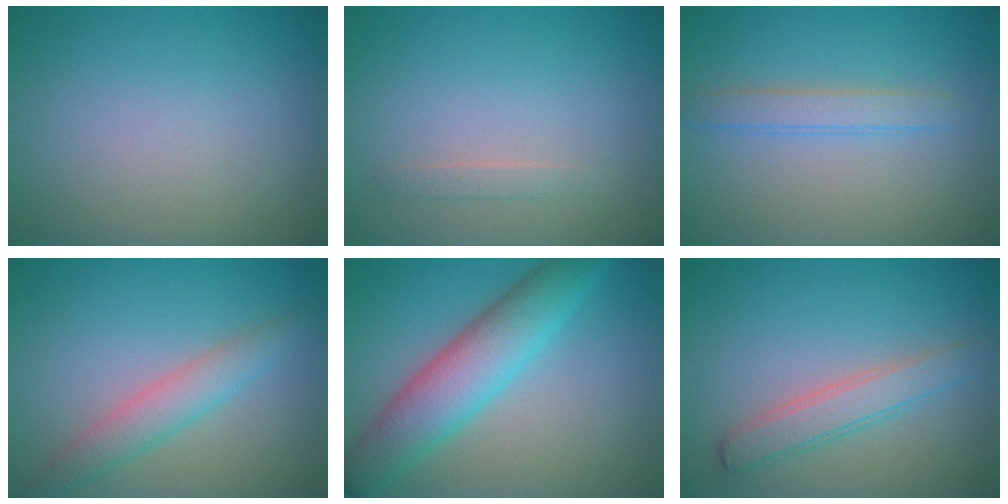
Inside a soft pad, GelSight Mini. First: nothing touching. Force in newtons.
{"total": 0.9, "press": 0.8, "slide": 0.1}
{"total": 2.0, "press": 2.0, "slide": 0.1}
{"total": 3.1, "press": 3.1, "slide": 0.2}
{"total": 6.8, "press": 6.8, "slide": 0.2}
{"total": 2.9, "press": 2.9, "slide": 0.1}